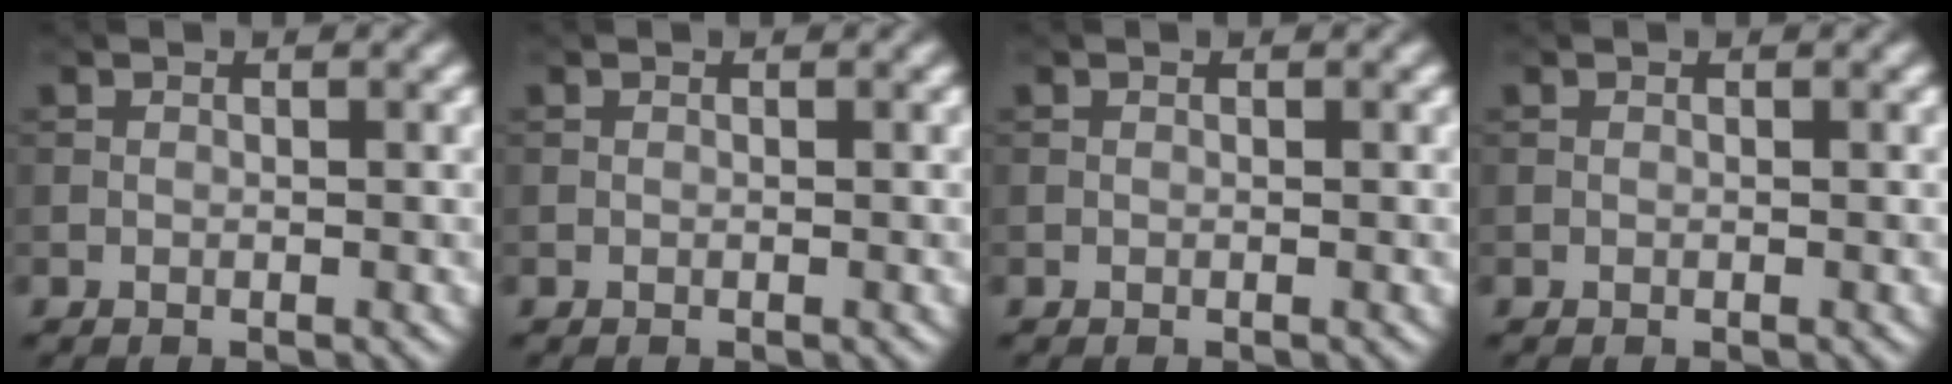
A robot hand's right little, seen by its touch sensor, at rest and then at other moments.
{"total": 0.0}
{"total": 0.0}
{"total": 0.0}